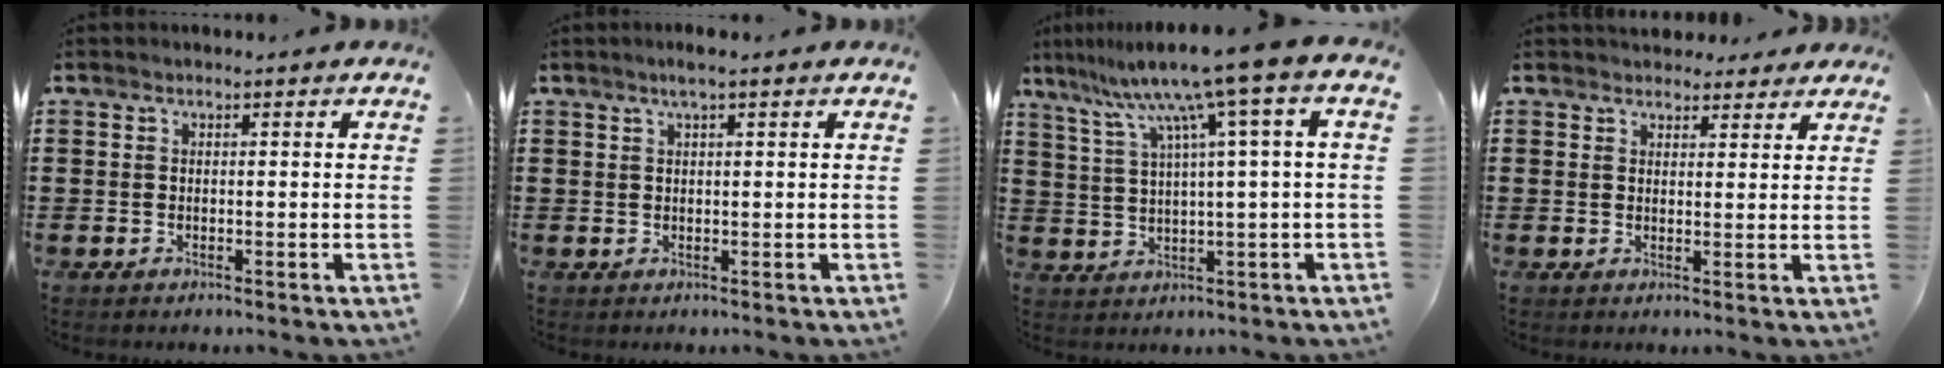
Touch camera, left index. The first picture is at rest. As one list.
[{"total": 2.0, "force": [1.3, 0.1, 1.5], "torque": [-0.032, 0.002, 0.023]}, {"total": 9.4, "force": [5.4, -1.0, 7.7], "torque": [-0.165, -0.029, 0.082]}, {"total": 3.2, "force": [2.8, 1.6, 0.1], "torque": [-0.003, -0.003, 0.052]}]